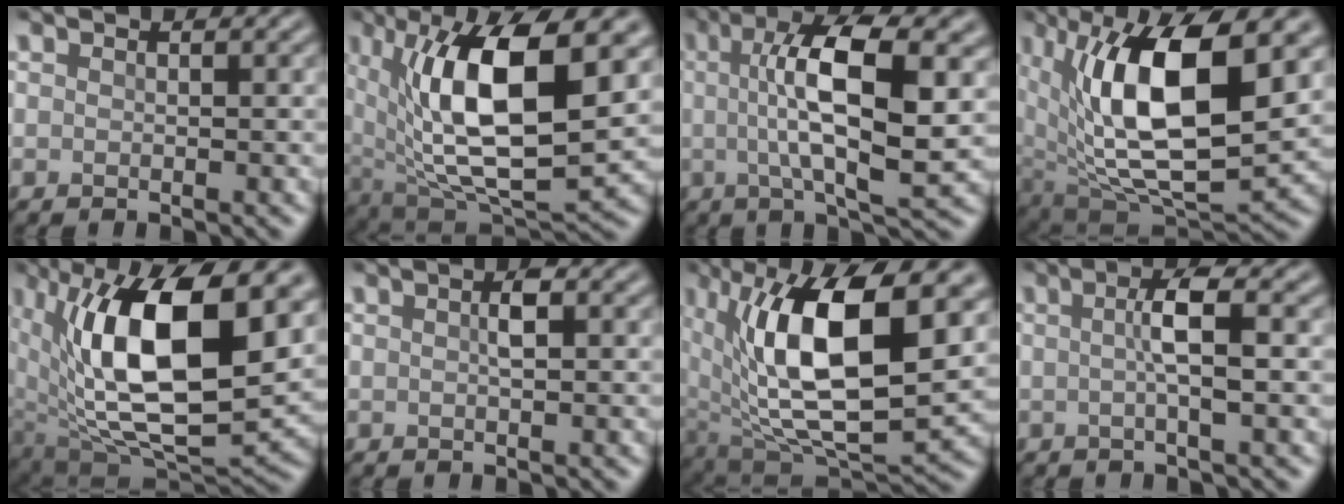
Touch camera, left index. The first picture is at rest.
{"total": 14.0, "force": [3.0, 5.7, 12.4], "torque": [-0.209, -0.004, 0.052]}
{"total": 10.2, "force": [1.2, 3.0, 9.6], "torque": [-0.151, 0.011, 0.017]}
{"total": 14.8, "force": [3.3, 6.4, 12.9], "torque": [-0.223, -0.002, 0.058]}
{"total": 16.5, "force": [3.6, 7.7, 14.1], "torque": [-0.236, 0.005, 0.059]}
{"total": 1.5, "force": [0.2, 0.3, 1.4], "torque": [-0.025, 0.005, 0.003]}
{"total": 15.4, "force": [3.4, 6.8, 13.4], "torque": [-0.231, 0.001, 0.058]}
{"total": 3.5, "force": [0.2, 0.5, 3.4], "torque": [-0.059, 0.007, -0.001]}